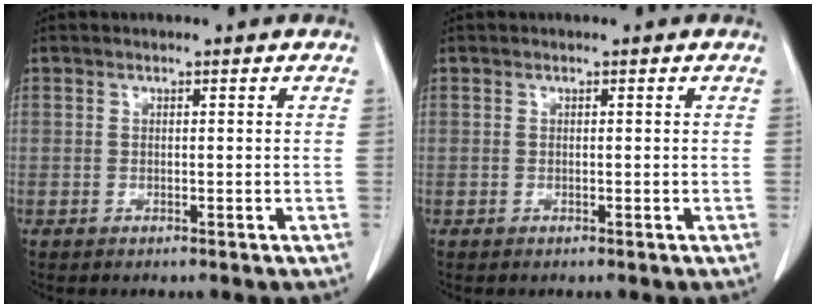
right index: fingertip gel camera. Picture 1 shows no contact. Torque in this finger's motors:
{"motor_torque": [-0.02, -0.01, 0.00, 0.00]}